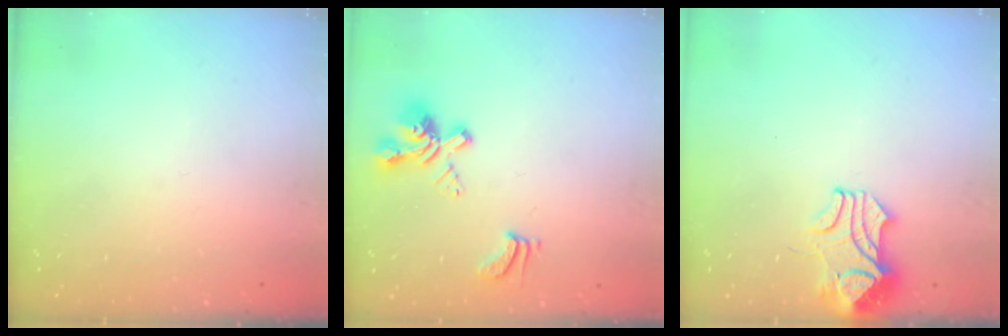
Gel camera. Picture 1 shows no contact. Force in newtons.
{"total": 3.5, "press": 3.1, "slide": 1.6}
{"total": 2.6, "press": 2.4, "slide": 1.0}